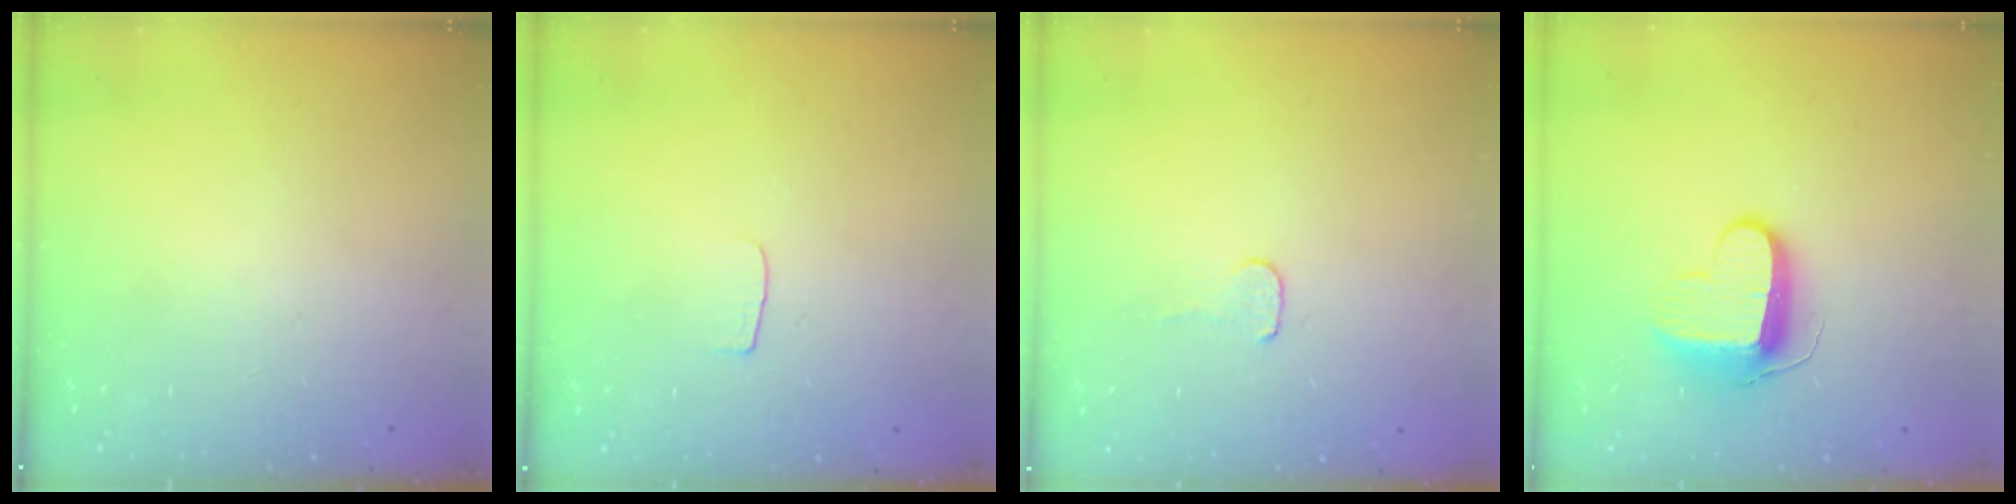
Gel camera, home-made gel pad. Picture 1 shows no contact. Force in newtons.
{"total": 3.0, "press": 3.0, "slide": 0.3}
{"total": 3.7, "press": 3.6, "slide": 0.3}
{"total": 9.6, "press": 9.6, "slide": 0.6}